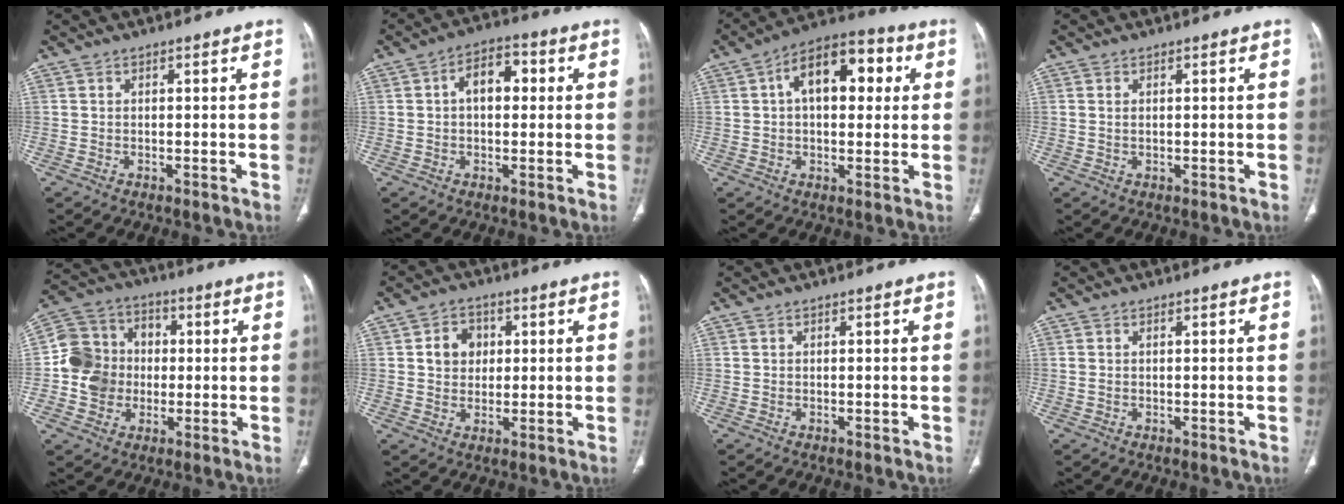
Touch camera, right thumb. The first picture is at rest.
{"total": 7.4, "force": [1.1, 4.5, 5.8], "torque": [-0.075, 0.022, 0.011]}
{"total": 14.2, "force": [3.4, 8.0, 11.2], "torque": [-0.145, 0.028, 0.047]}
{"total": 0.8, "force": [0.3, 0.5, 0.7], "torque": [-0.018, 0.002, 0.009]}
{"total": 12.7, "force": [-0.8, 11.3, 5.6], "torque": [-0.083, 0.029, -0.020]}
{"total": 6.0, "force": [1.3, 5.1, 3.0], "torque": [-0.021, 0.000, 0.019]}
{"total": 0.0}
{"total": 0.7, "force": [0.1, 0.4, 0.5], "torque": [-0.021, 0.011, 0.009]}